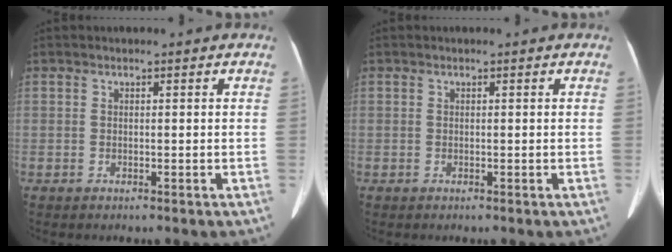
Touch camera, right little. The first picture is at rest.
{"total": 0.0}